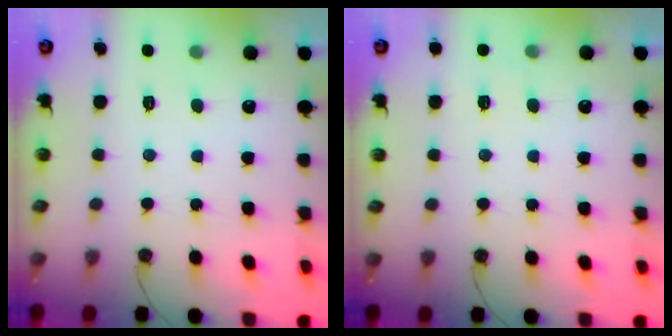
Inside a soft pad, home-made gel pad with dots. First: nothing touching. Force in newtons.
{"total": 3.4, "press": 2.2, "slide": 2.7}